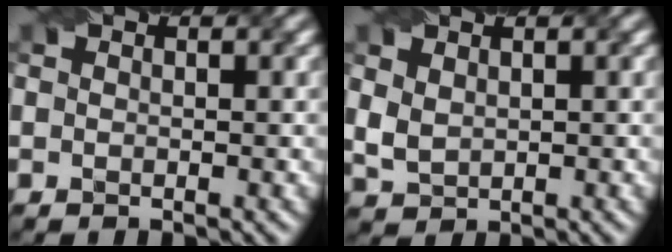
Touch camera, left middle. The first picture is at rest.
{"total": 2.1, "force": [0.9, 1.5, 1.2], "torque": [-0.032, 0.001, 0.025]}